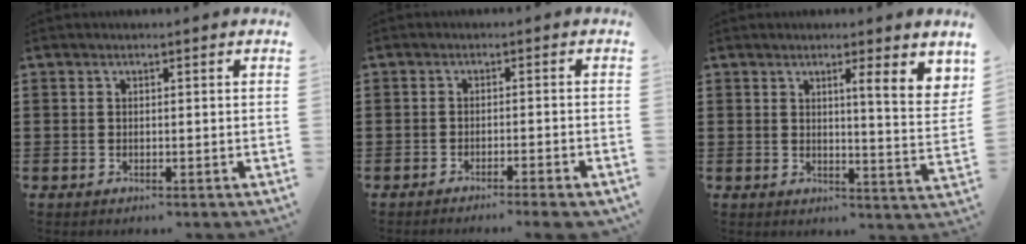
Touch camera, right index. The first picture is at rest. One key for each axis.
{"total": 2.1, "fx": -1.9, "fy": -0.4, "fz": 0.8, "tx": -0.014, "ty": 0.001, "tz": -0.037}
{"total": 5.2, "fx": 2.7, "fy": 0.0, "fz": 4.4, "tx": -0.067, "ty": -0.020, "tz": 0.038}